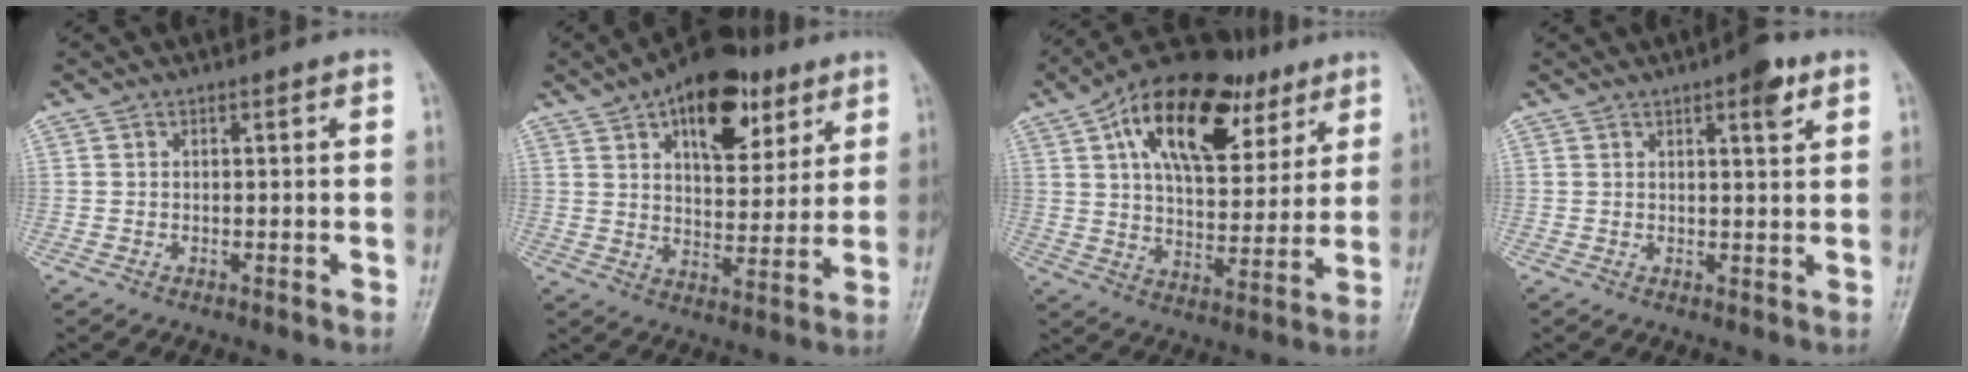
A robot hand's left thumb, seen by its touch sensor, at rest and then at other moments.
{"total": 17.4, "force": [9.2, 9.1, 11.7], "torque": [-0.125, -0.027, 0.140]}
{"total": 23.3, "force": [11.3, 12.2, 16.3], "torque": [-0.222, -0.009, 0.181]}
{"total": 4.4, "force": [2.5, 1.2, 3.4], "torque": [-0.042, -0.010, 0.031]}